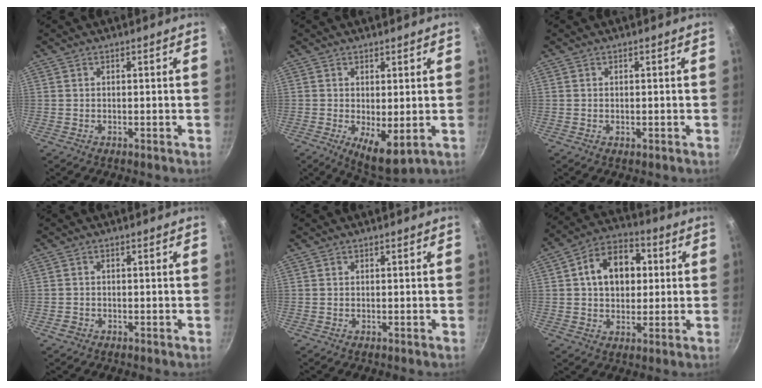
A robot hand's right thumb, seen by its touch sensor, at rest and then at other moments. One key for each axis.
{"total": 6.9, "fx": -0.5, "fy": 2.8, "fz": 6.2, "tx": -0.085, "ty": -0.015, "tz": 0.005}
{"total": 0.8, "fx": -0.1, "fy": 0.4, "fz": 0.6, "tx": -0.009, "ty": 0.001, "tz": -0.002}
{"total": 1.4, "fx": -0.8, "fy": 1.1, "fz": 0.4, "tx": -0.008, "ty": 0.005, "tz": -0.012}
{"total": 0.0}
{"total": 13.1, "fx": 2.3, "fy": 9.4, "fz": 8.7, "tx": -0.103, "ty": 0.018, "tz": 0.024}